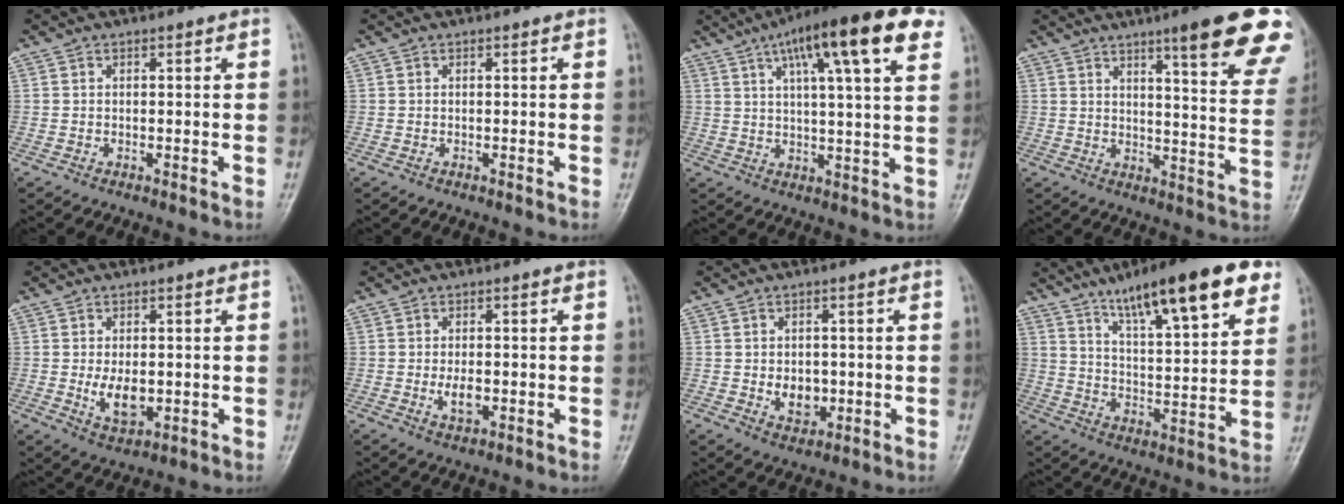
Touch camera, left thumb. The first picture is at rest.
{"total": 0.0}
{"total": 18.0, "force": [9.1, 3.6, 15.1], "torque": [-0.214, -0.001, 0.132]}
{"total": 20.4, "force": [12.8, 3.1, 15.6], "torque": [-0.174, -0.050, 0.154]}
{"total": 5.8, "force": [-0.4, 3.3, 4.7], "torque": [-0.070, -0.011, 0.001]}
{"total": 3.5, "force": [-0.6, 1.8, 3.0], "torque": [-0.052, -0.003, -0.009]}
{"total": 5.1, "force": [-0.5, 3.8, 3.3], "torque": [-0.031, -0.002, 0.000]}
{"total": 20.6, "force": [12.6, 4.6, 15.6], "torque": [-0.209, -0.037, 0.199]}